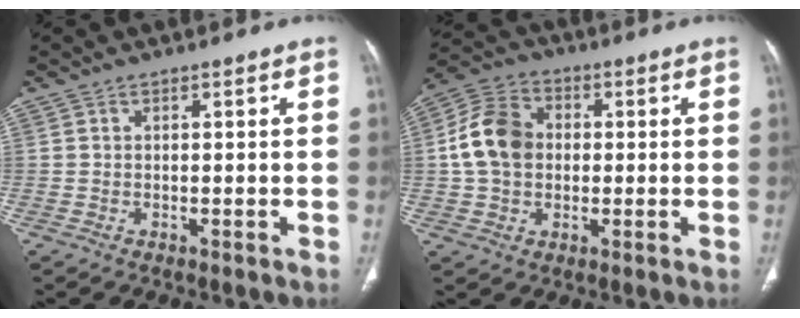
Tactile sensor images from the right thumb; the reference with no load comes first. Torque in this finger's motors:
{"motor_torque": [0.16, 0.91, 0.21, -0.27, 0.27]}